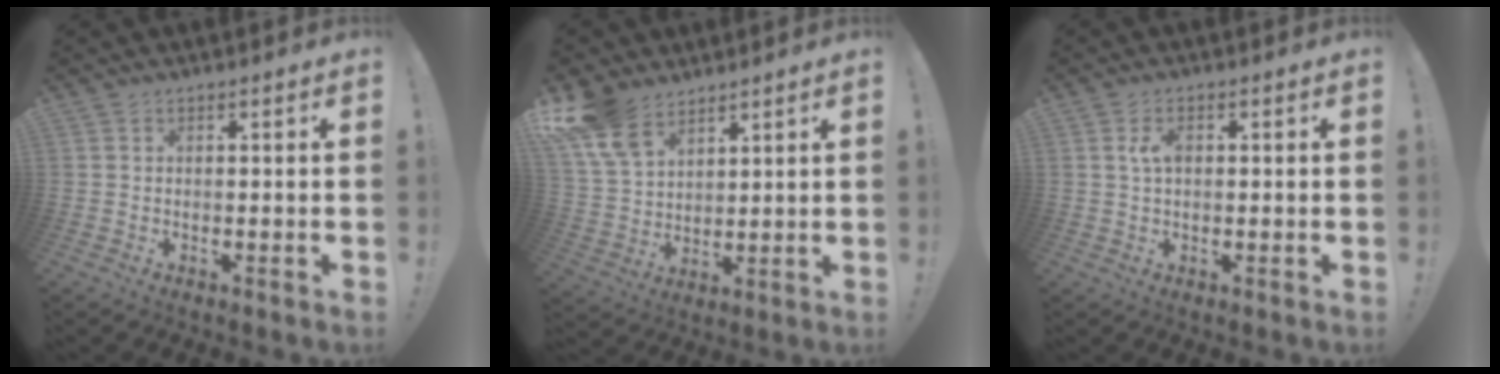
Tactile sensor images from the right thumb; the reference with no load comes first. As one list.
[{"total": 12.9, "force": [8.6, 7.4, 6.2], "torque": [-0.133, -0.041, 0.171]}, {"total": 3.3, "force": [0.6, 1.9, 2.6], "torque": [-0.060, 0.011, 0.011]}]